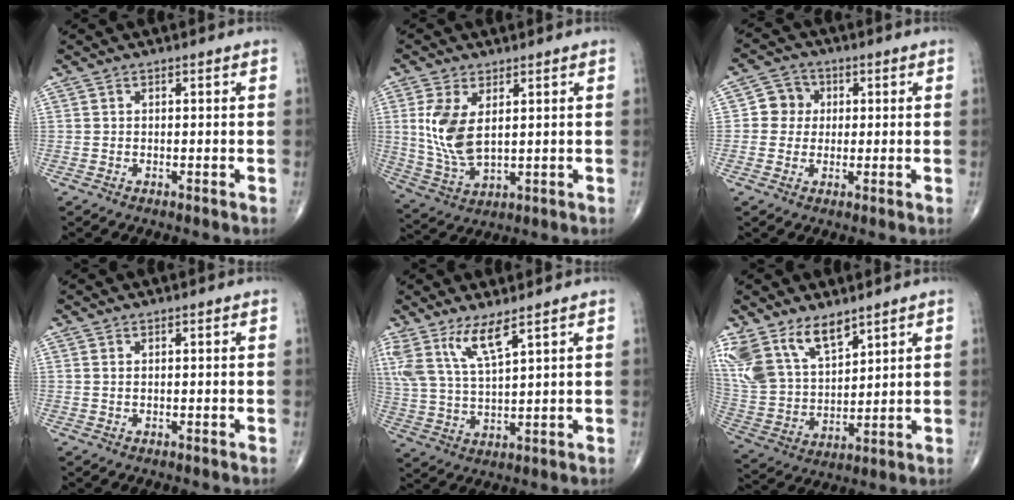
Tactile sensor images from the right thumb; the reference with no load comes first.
{"total": 10.1, "force": [2.3, 5.3, 8.3], "torque": [-0.171, -0.014, 0.060]}
{"total": 5.2, "force": [0.5, 4.9, 1.5], "torque": [0.004, 0.008, 0.000]}
{"total": 0.5, "force": [0.3, 0.2, 0.3], "torque": [-0.009, 0.002, 0.009]}
{"total": 8.9, "force": [5.8, 1.8, 6.5], "torque": [-0.145, -0.026, 0.127]}
{"total": 16.3, "force": [10.6, 8.5, 8.9], "torque": [-0.167, -0.034, 0.222]}